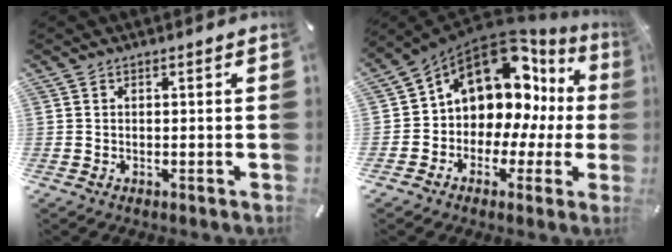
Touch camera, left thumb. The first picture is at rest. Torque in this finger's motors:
{"motor_torque": [1.82, 3.19, 1.80, -0.97, 0.48]}